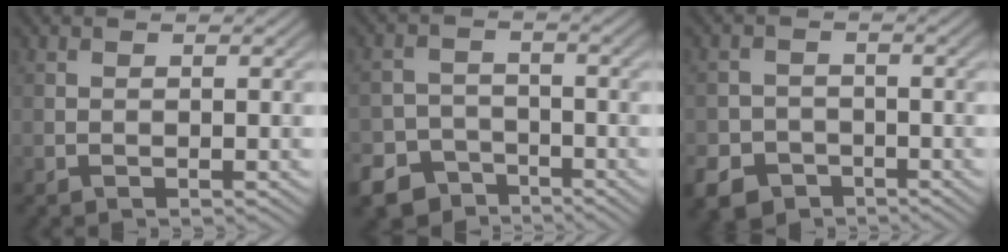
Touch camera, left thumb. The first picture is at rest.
{"total": 7.7, "force": [-5.5, 5.1, 1.6], "torque": [-0.028, -0.016, -0.098]}
{"total": 5.7, "force": [-3.5, 4.1, 1.6], "torque": [-0.029, -0.007, -0.071]}